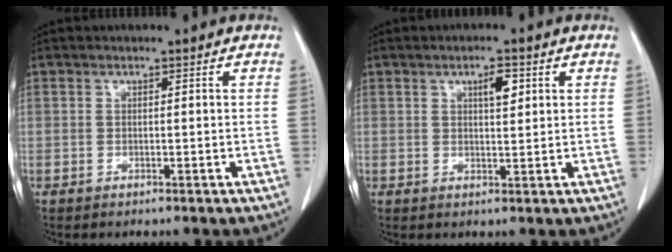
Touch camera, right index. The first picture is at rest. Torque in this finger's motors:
{"motor_torque": [0.06, 0.05, 0.05, 0.03]}